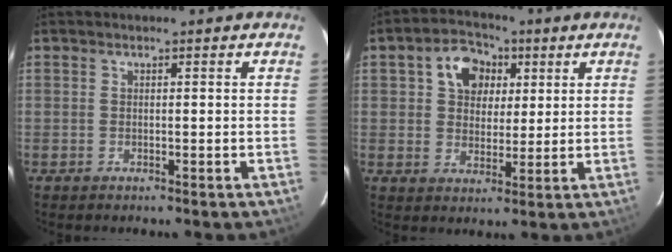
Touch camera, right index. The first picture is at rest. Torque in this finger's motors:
{"motor_torque": [0.21, 0.10, 0.25, 0.07]}